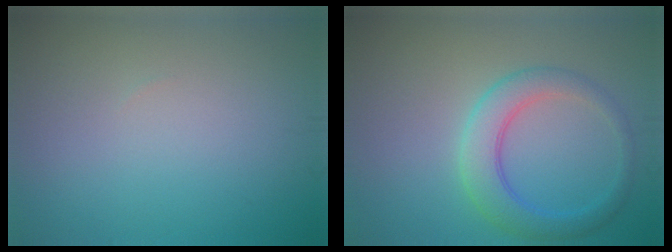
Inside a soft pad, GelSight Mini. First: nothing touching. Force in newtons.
{"total": 4.5, "press": 4.5, "slide": 0.1}